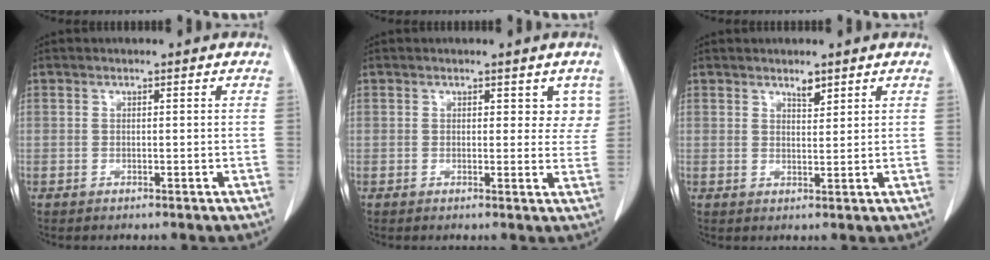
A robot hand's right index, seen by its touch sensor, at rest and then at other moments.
{"total": 1.7, "force": [0.8, 1.1, 0.9], "torque": [0.003, 0.004, 0.004]}
{"total": 1.9, "force": [1.5, 0.6, 0.9], "torque": [-0.015, -0.005, 0.026]}